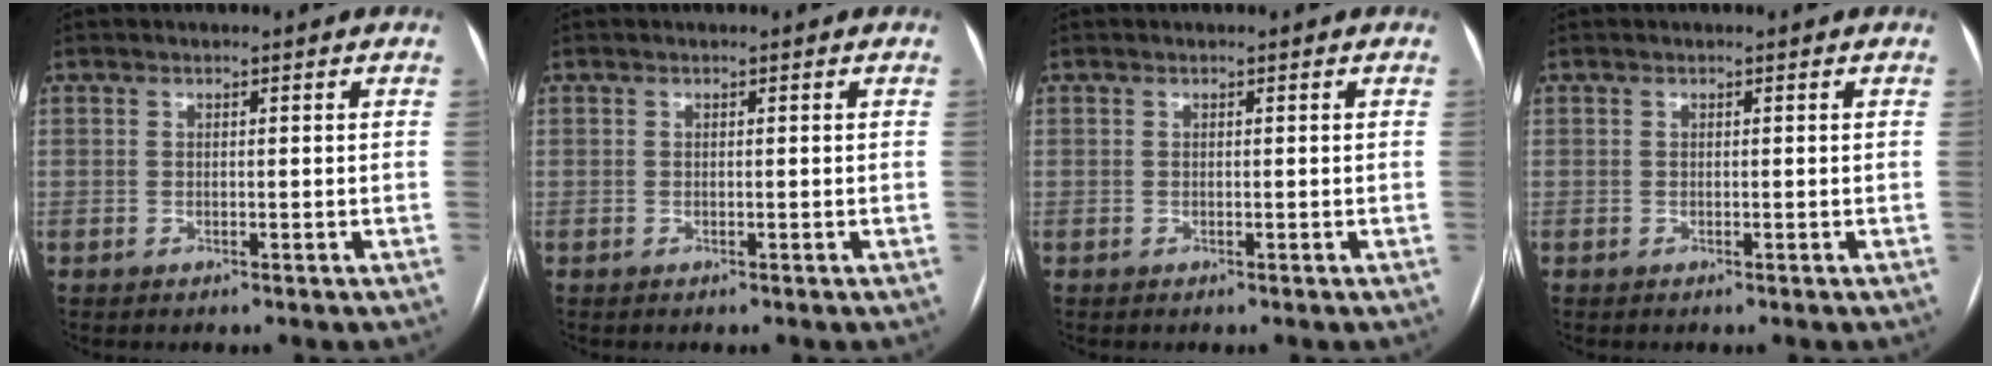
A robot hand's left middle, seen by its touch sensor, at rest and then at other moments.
{"total": 0.0}
{"total": 0.0}
{"total": 0.0}